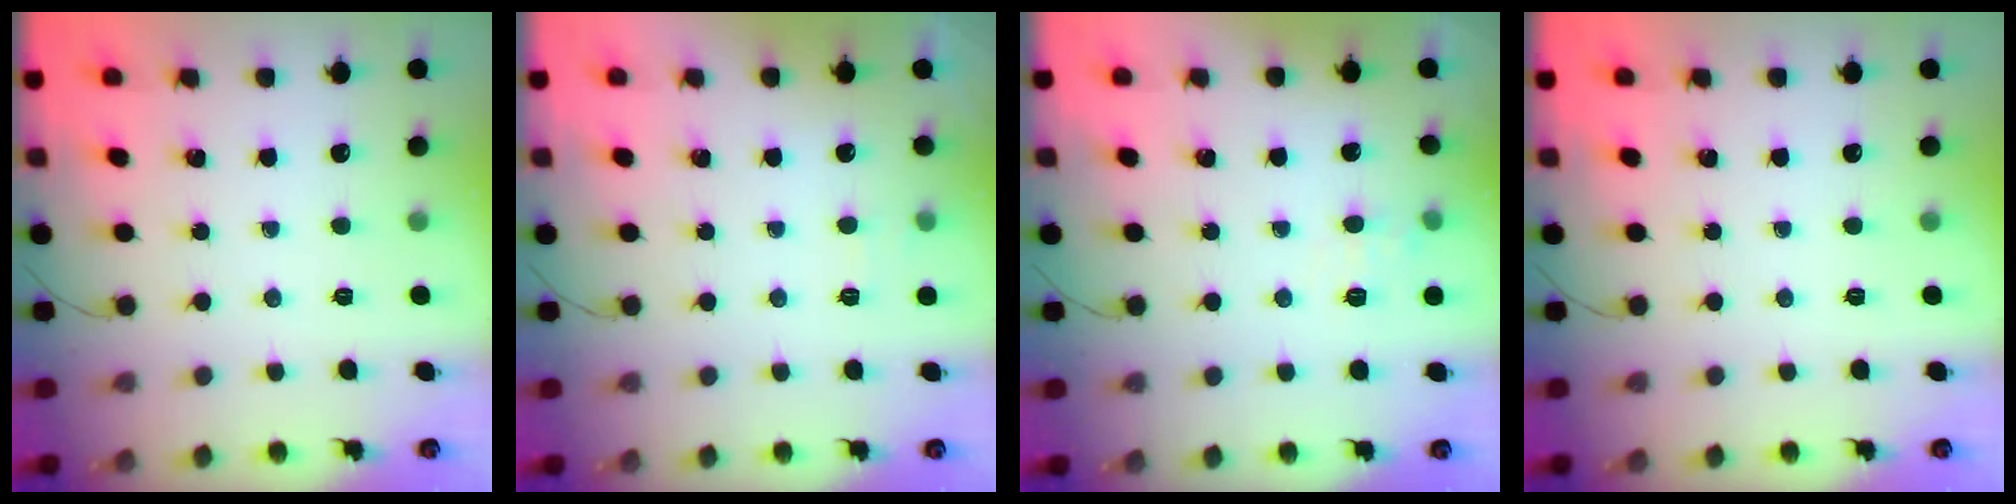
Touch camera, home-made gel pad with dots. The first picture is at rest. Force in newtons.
{"total": 3.6, "press": 3.1, "slide": 1.7}
{"total": 5.5, "press": 5.2, "slide": 1.9}
{"total": 0.0}